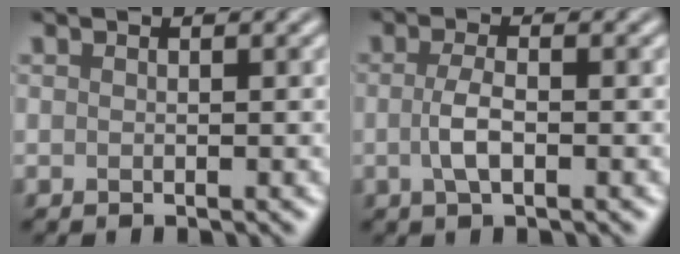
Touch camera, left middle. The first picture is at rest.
{"total": 2.3, "force": [-0.4, 0.8, 2.1], "torque": [-0.048, 0.002, -0.011]}